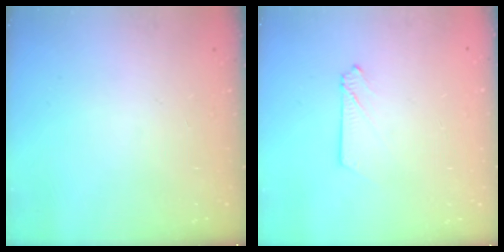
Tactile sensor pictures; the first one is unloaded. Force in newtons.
{"total": 2.7, "press": 2.7, "slide": 0.3}